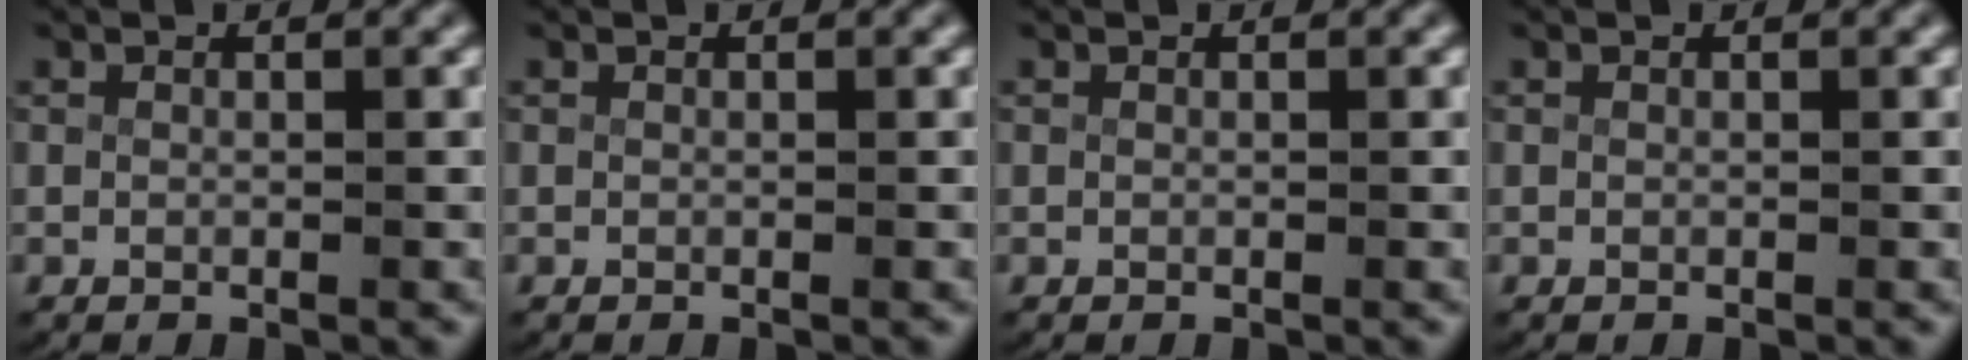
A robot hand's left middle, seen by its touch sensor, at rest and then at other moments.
{"total": 0.0}
{"total": 0.0}
{"total": 0.0}